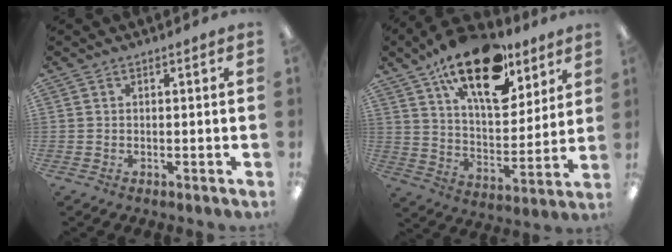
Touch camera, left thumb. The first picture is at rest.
{"total": 21.5, "force": [14.0, 9.7, 13.0], "torque": [-0.210, -0.075, 0.240]}